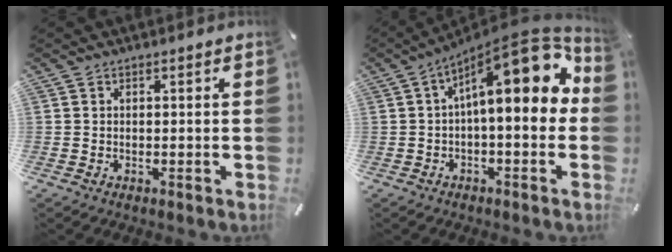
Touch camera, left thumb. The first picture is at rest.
{"total": 16.5, "force": [5.6, 5.9, 14.4], "torque": [-0.199, -0.056, 0.086]}